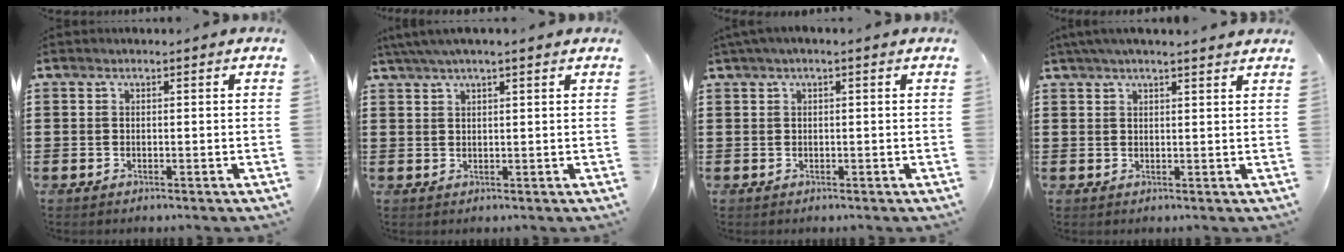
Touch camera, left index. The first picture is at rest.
{"total": 3.0, "force": [2.1, 0.3, 2.0], "torque": [-0.043, 0.006, 0.039]}
{"total": 1.0, "force": [0.2, 0.1, 1.0], "torque": [-0.016, -0.001, 0.004]}
{"total": 2.6, "force": [2.3, -0.1, 1.2], "torque": [-0.030, 0.002, 0.043]}